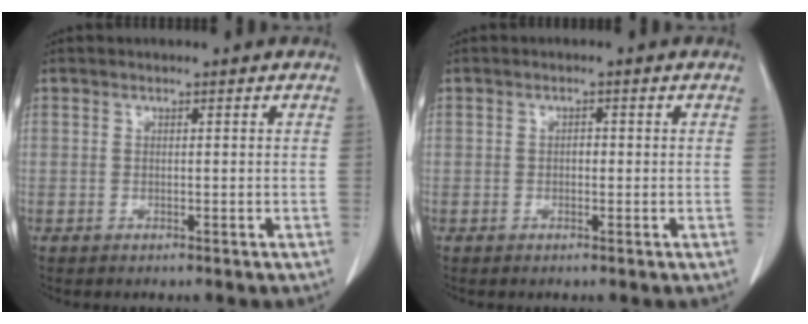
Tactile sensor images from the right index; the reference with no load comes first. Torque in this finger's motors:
{"motor_torque": [0.31, -0.07, 0.21, 0.03]}